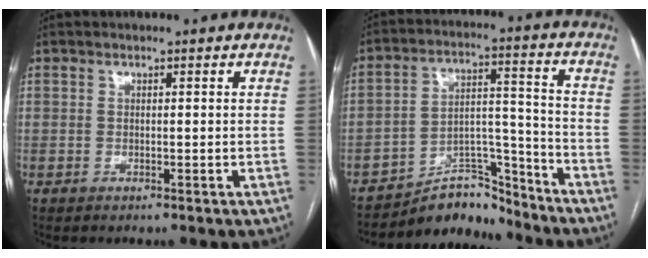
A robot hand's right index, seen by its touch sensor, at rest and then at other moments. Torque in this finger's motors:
{"motor_torque": [-0.19, -0.02, -0.26, -0.11]}